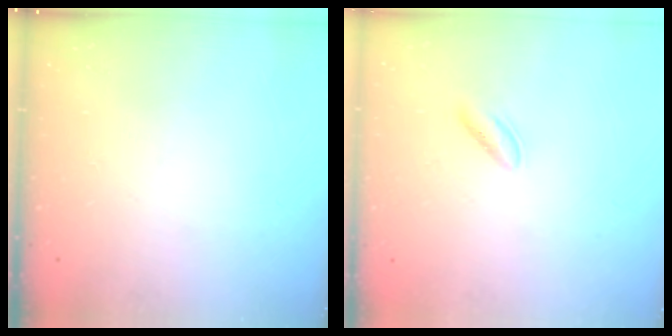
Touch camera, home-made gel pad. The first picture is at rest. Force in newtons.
{"total": 2.3, "press": 2.1, "slide": 0.9}